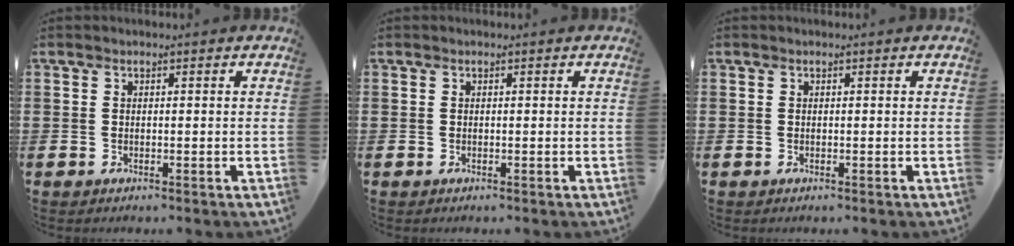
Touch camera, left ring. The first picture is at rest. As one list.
[{"total": 0.0}, {"total": 0.0}]